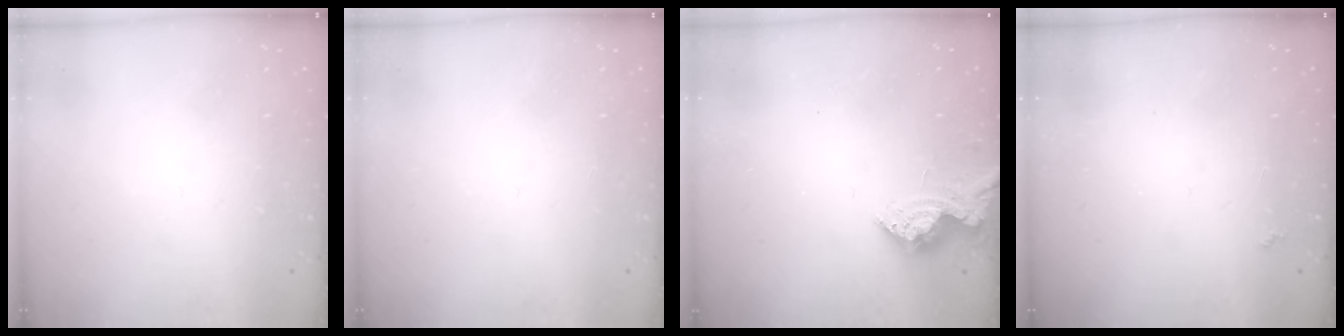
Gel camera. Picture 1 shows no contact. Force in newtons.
{"total": 1.1, "press": 1.0, "slide": 0.1}
{"total": 8.7, "press": 8.7, "slide": 0.3}
{"total": 1.9, "press": 1.9, "slide": 0.3}